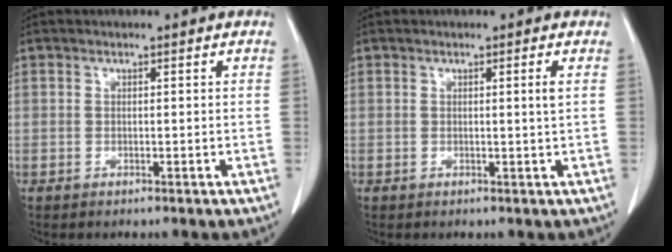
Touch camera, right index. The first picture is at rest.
{"total": 1.1, "force": [0.2, -0.4, 1.0], "torque": [-0.018, -0.002, 0.004]}